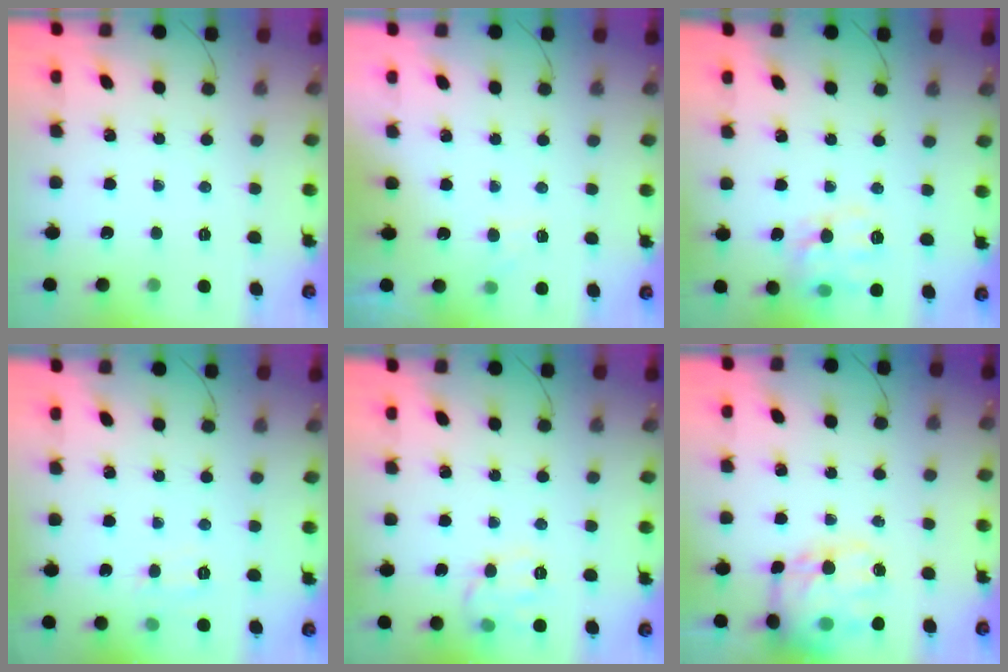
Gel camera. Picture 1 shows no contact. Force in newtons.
{"total": 4.8, "press": 4.6, "slide": 1.2}
{"total": 10.3, "press": 10.3, "slide": 0.7}
{"total": 6.0, "press": 5.8, "slide": 1.4}
{"total": 9.4, "press": 9.3, "slide": 0.9}
{"total": 18.4, "press": 18.1, "slide": 3.4}